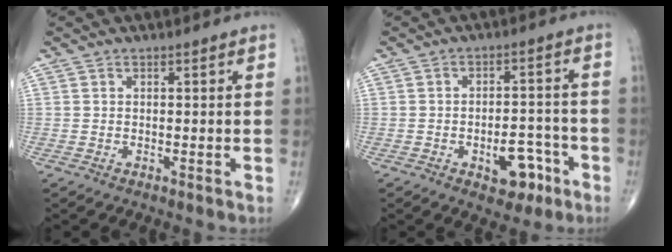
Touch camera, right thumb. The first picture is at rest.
{"total": 7.7, "force": [-3.6, 4.3, 5.3], "torque": [-0.045, 0.034, -0.045]}